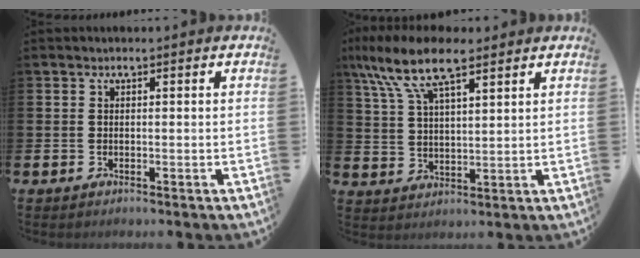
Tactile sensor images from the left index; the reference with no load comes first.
{"total": 10.0, "force": [7.4, 3.2, 6.0], "torque": [-0.130, -0.014, 0.133]}